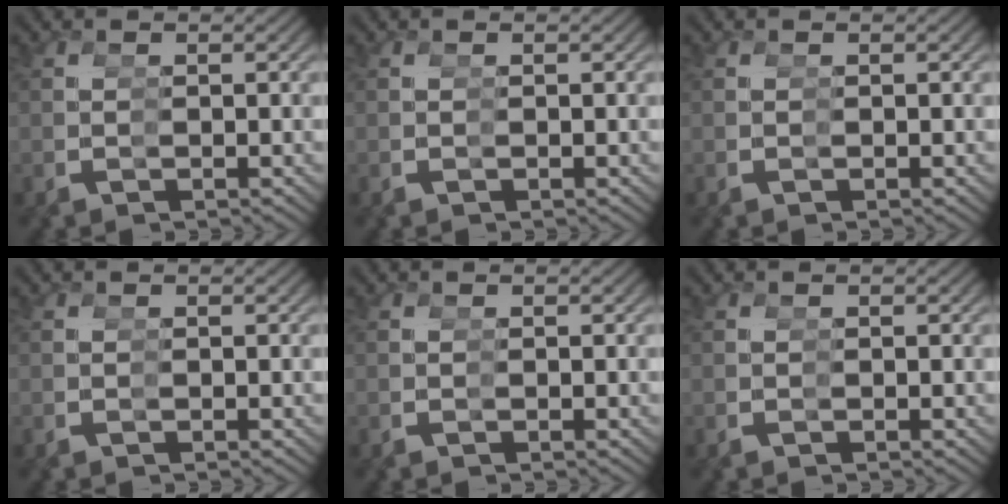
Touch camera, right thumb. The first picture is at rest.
{"total": 0.0}
{"total": 0.0}
{"total": 0.0}
{"total": 0.0}
{"total": 0.0}